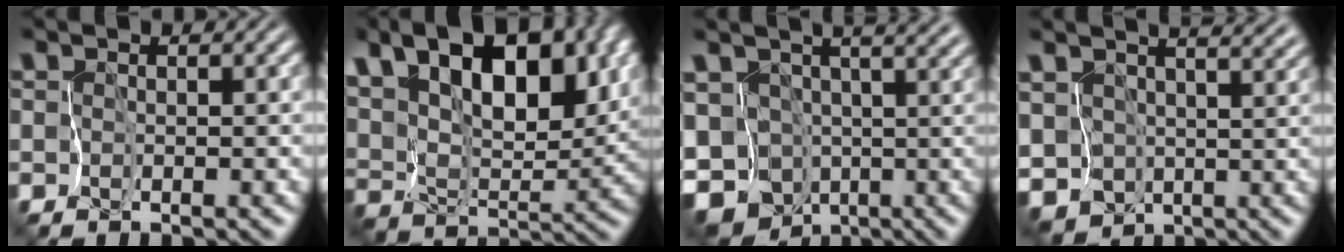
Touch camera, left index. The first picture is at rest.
{"total": 12.4, "force": [5.7, 6.5, 8.9], "torque": [-0.163, 0.004, 0.099]}
{"total": 8.8, "force": [-0.1, 6.3, 6.1], "torque": [-0.112, -0.018, 0.007]}
{"total": 7.0, "force": [2.2, 4.8, 4.6], "torque": [-0.088, 0.000, 0.037]}